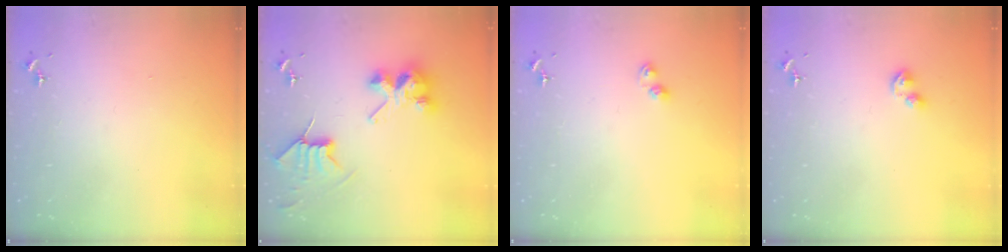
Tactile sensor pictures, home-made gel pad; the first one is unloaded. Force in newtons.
{"total": 8.7, "press": 8.6, "slide": 0.6}
{"total": 4.6, "press": 4.6, "slide": 0.4}
{"total": 4.4, "press": 4.3, "slide": 0.5}